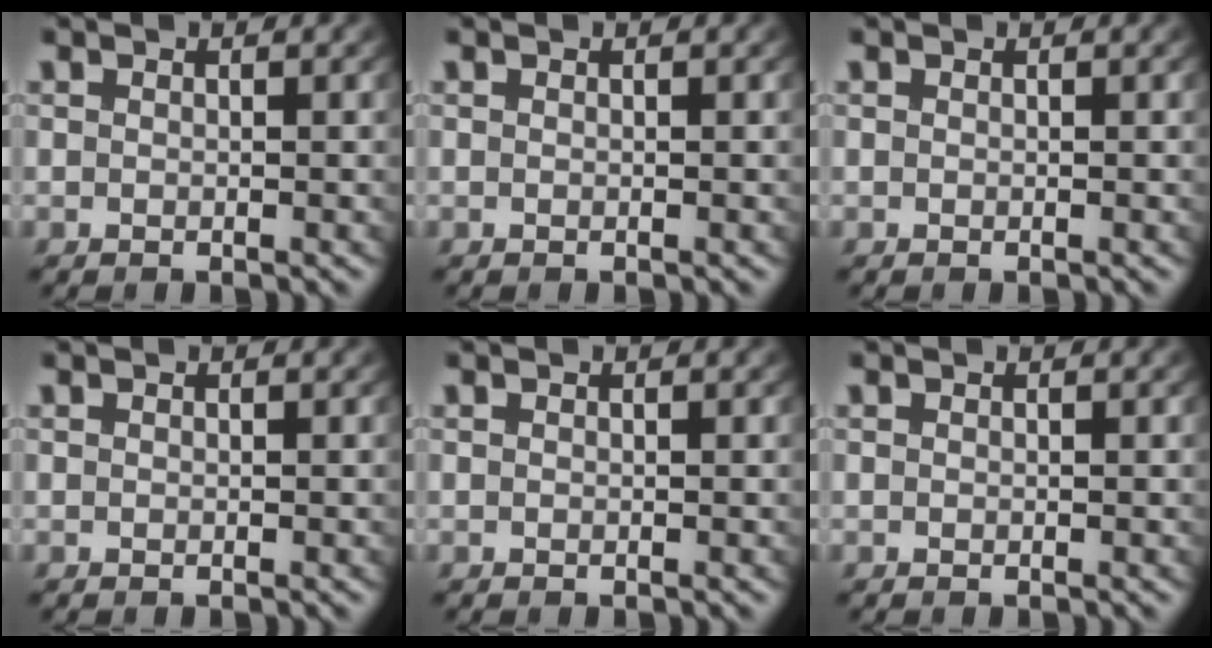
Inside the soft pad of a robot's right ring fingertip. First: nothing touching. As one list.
[{"total": 0.0}, {"total": 0.0}, {"total": 0.0}, {"total": 0.0}, {"total": 0.0}]